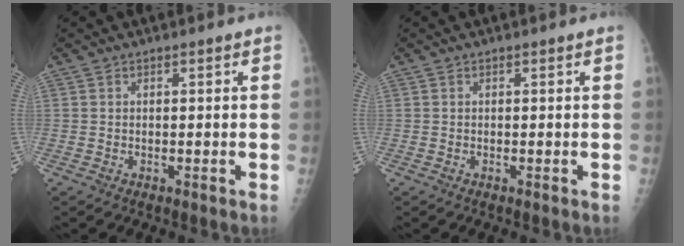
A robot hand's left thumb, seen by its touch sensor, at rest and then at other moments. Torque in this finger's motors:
{"motor_torque": [0.03, 0.03, 0.01, -0.02, 0.00]}